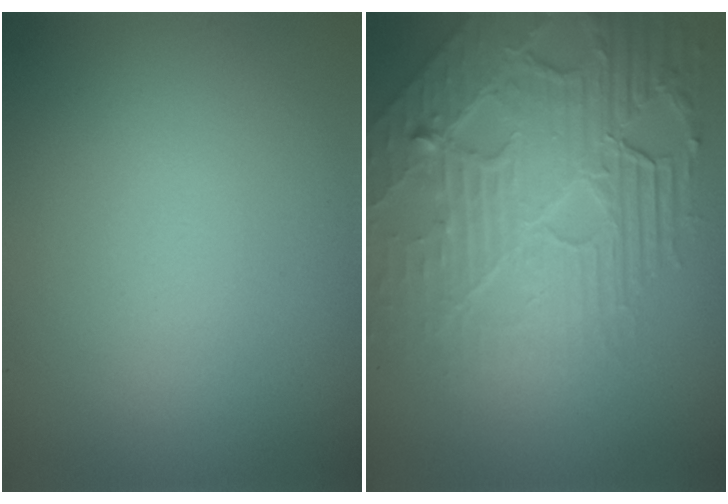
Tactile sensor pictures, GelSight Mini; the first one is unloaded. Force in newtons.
{"total": 8.7, "press": 5.9, "slide": 6.4}